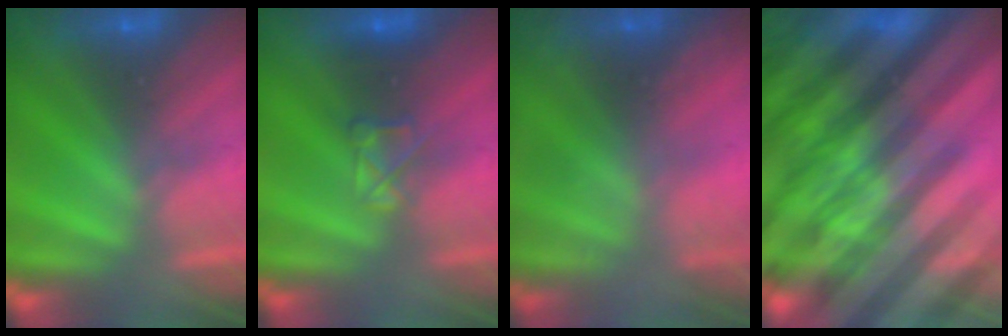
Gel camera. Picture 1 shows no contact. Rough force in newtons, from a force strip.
{"total": 2.9}
{"total": 1.5}
{"total": 8.5}